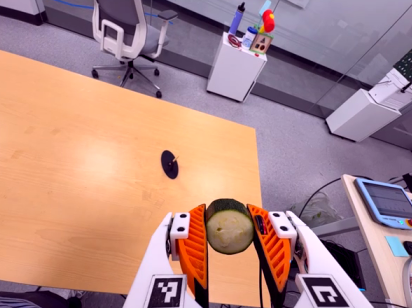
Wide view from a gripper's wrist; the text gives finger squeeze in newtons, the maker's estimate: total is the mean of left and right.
{"total": 11.4, "left": 11.8, "right": 11.0}